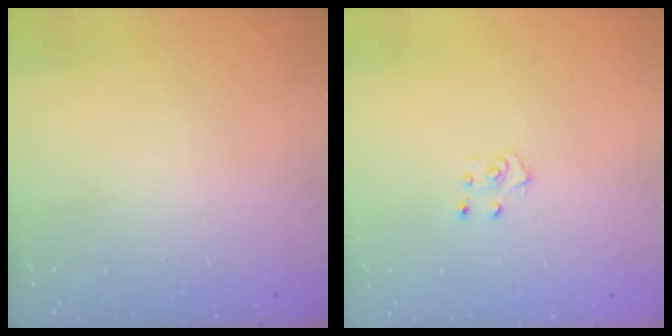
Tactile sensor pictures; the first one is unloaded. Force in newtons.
{"total": 4.7, "press": 4.7, "slide": 0.4}